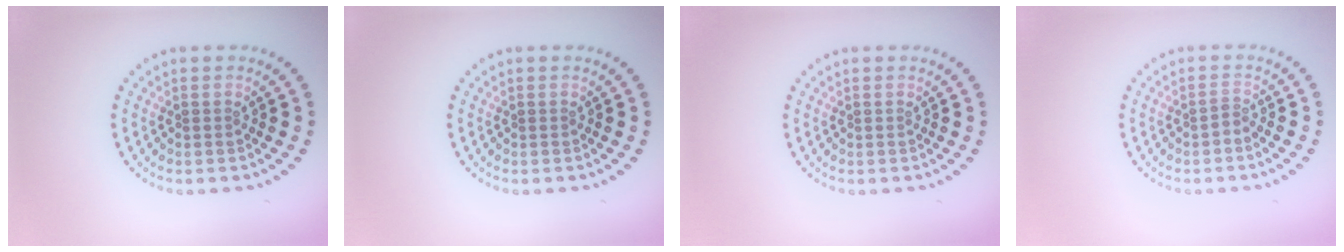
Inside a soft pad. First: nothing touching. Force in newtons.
{"total": 0.0}
{"total": 0.0}
{"total": 0.6, "press": 0.2, "slide": 0.5}